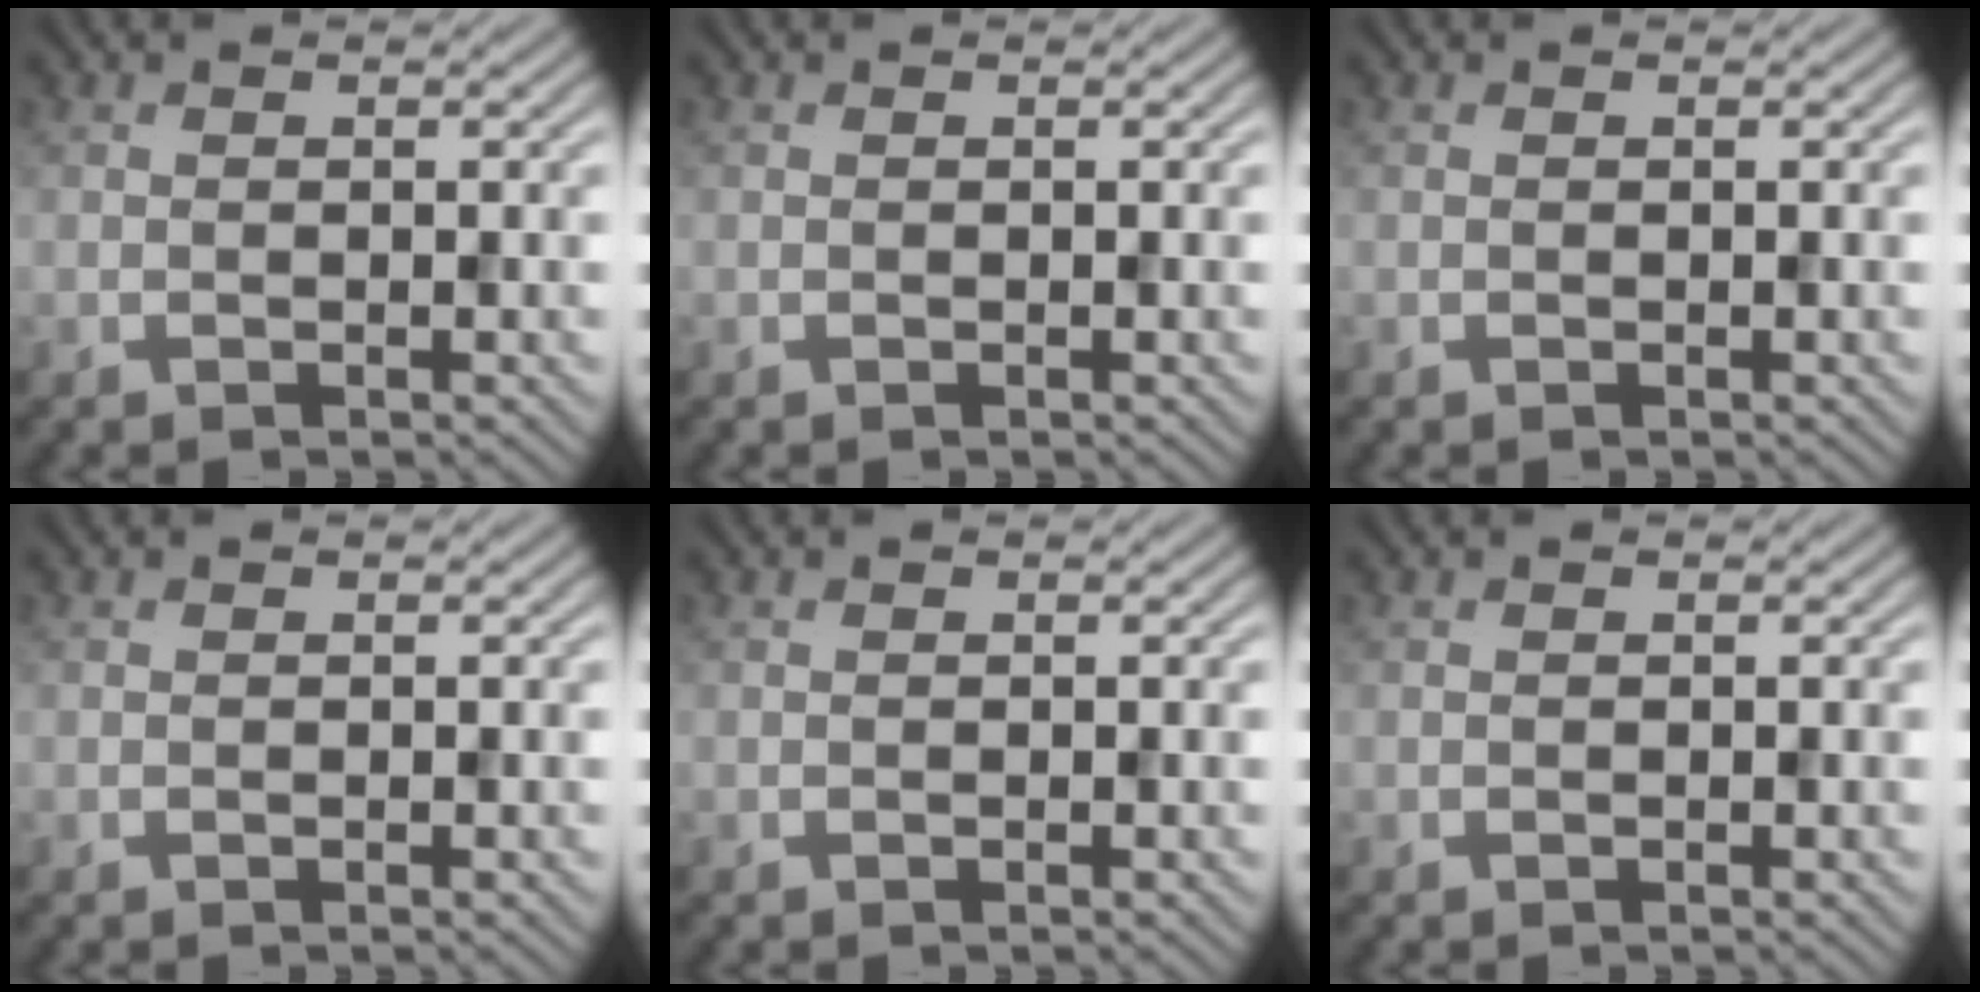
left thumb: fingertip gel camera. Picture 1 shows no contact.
{"total": 0.0}
{"total": 0.0}
{"total": 0.0}
{"total": 0.0}
{"total": 0.0}